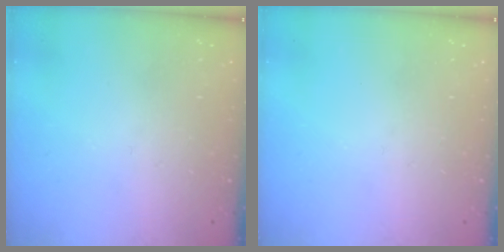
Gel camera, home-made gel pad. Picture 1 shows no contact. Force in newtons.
{"total": 0.0}